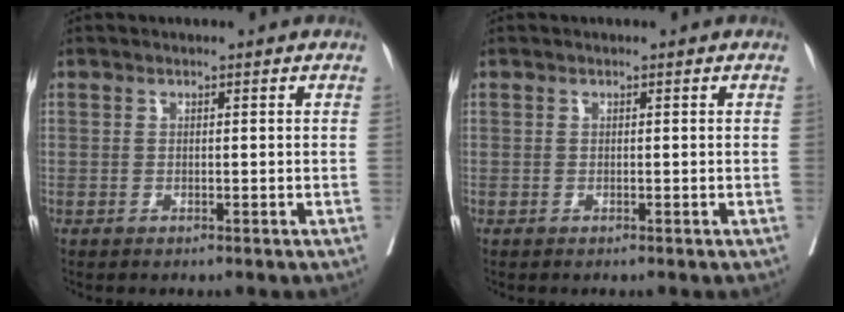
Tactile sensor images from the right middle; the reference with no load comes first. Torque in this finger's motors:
{"motor_torque": [-0.06, -0.27, 0.04, 0.00]}